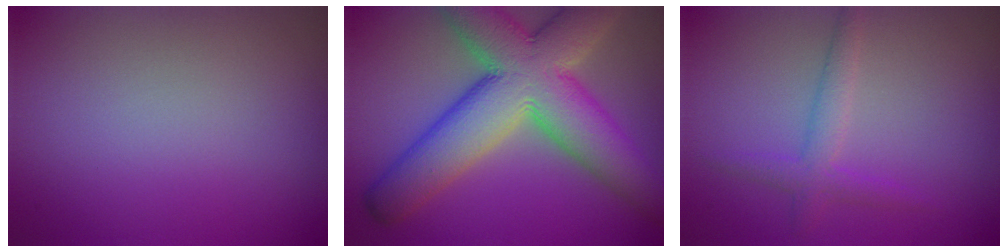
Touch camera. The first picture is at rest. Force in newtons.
{"total": 12.2, "press": 12.2, "slide": 0.9}
{"total": 2.3, "press": 2.3, "slide": 0.1}